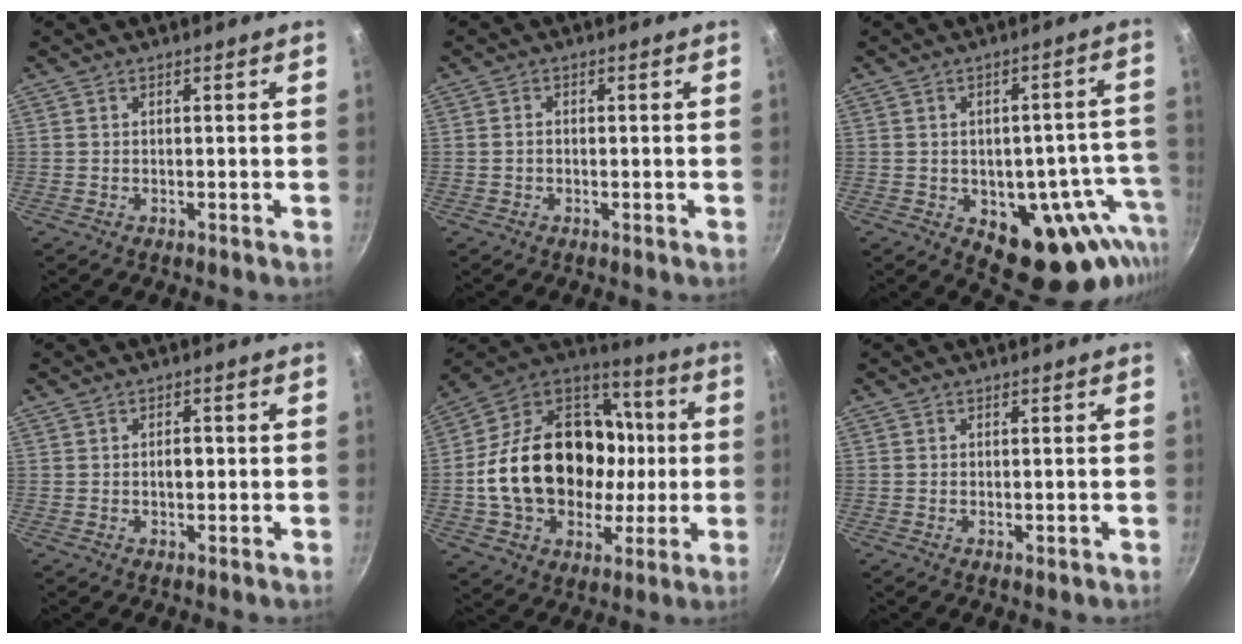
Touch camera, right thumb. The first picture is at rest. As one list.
[{"total": 1.1, "force": [-0.2, 0.8, 0.7], "torque": [-0.011, 0.006, -0.005]}, {"total": 17.5, "force": [-5.4, 10.7, 12.7], "torque": [-0.083, 0.011, -0.060]}, {"total": 2.3, "force": [0.0, 1.4, 1.8], "torque": [-0.011, 0.006, -0.002]}, {"total": 28.5, "force": [-0.6, 21.4, 18.8], "torque": [-0.303, 0.045, 0.000]}, {"total": 0.6, "force": [0.0, 0.2, 0.6], "torque": [-0.009, -0.003, -0.002]}]